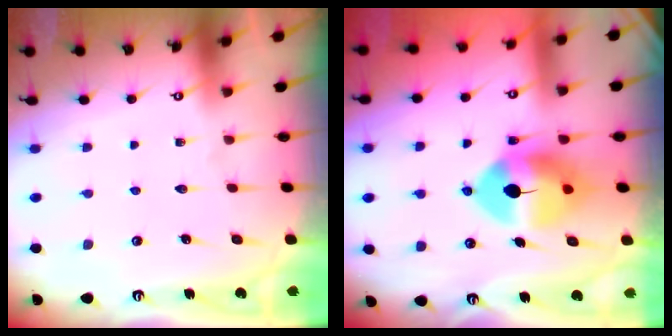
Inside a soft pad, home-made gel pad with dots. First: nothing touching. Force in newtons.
{"total": 11.8, "press": 11.6, "slide": 2.0}